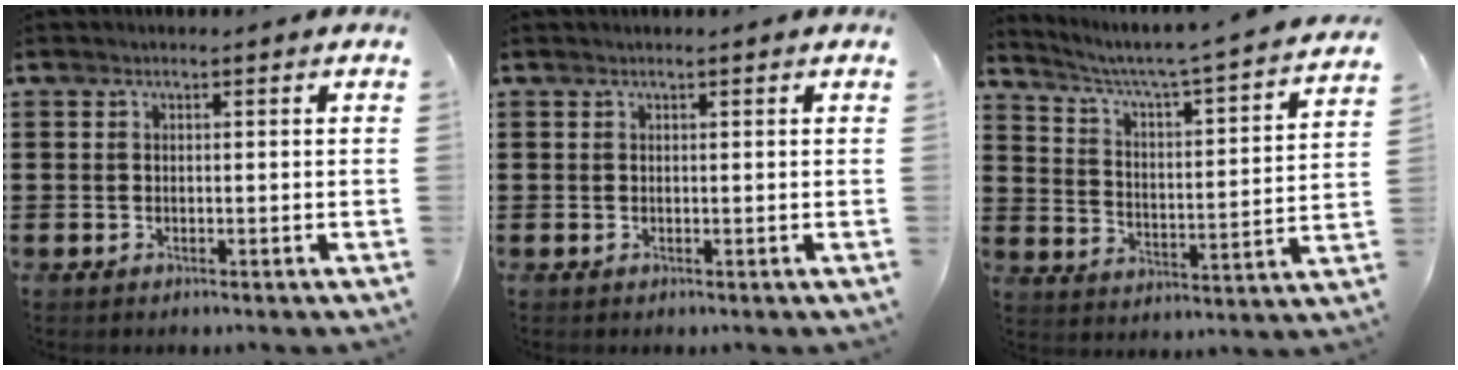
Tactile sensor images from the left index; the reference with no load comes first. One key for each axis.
{"total": 0.0}
{"total": 3.6, "fx": 3.1, "fy": -0.7, "fz": 1.7, "tx": -0.052, "ty": -0.041, "tz": 0.037}